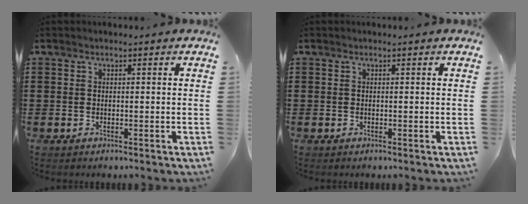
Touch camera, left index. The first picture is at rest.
{"total": 0.0}